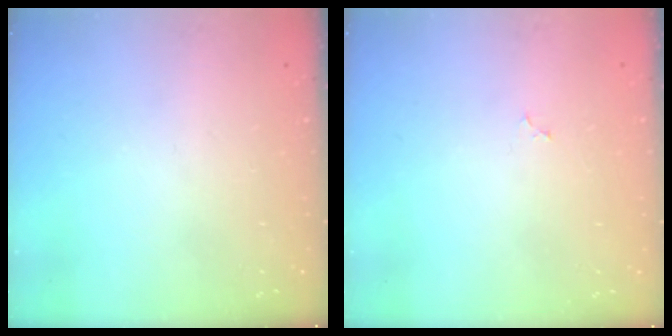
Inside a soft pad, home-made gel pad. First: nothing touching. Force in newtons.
{"total": 2.3, "press": 2.3, "slide": 0.2}